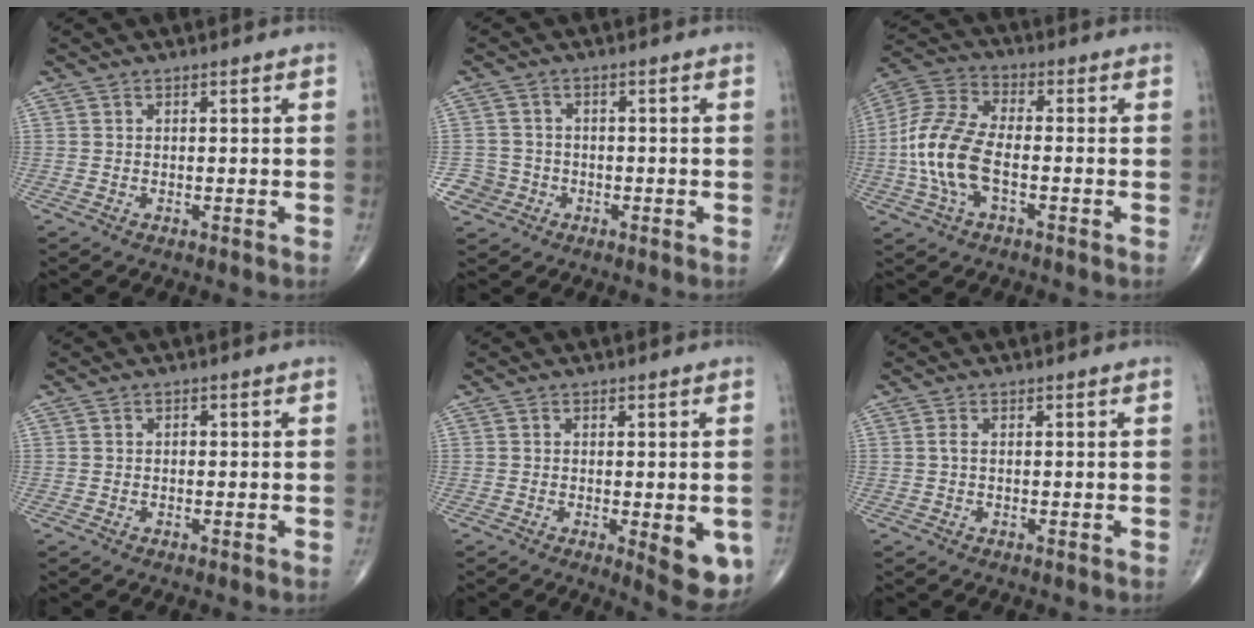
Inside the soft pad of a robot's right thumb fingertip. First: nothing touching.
{"total": 4.2, "force": [-1.6, 3.8, -0.2], "torque": [0.025, 0.016, -0.032]}
{"total": 13.3, "force": [-2.6, 6.4, 11.4], "torque": [-0.252, 0.028, -0.056]}
{"total": 0.5, "force": [-0.1, 0.4, 0.3], "torque": [-0.002, 0.002, -0.005]}
{"total": 7.6, "force": [-2.0, 2.5, 7.0], "torque": [-0.071, -0.014, -0.021]}
{"total": 0.7, "force": [0.0, 0.2, 0.7], "torque": [-0.016, -0.001, -0.001]}